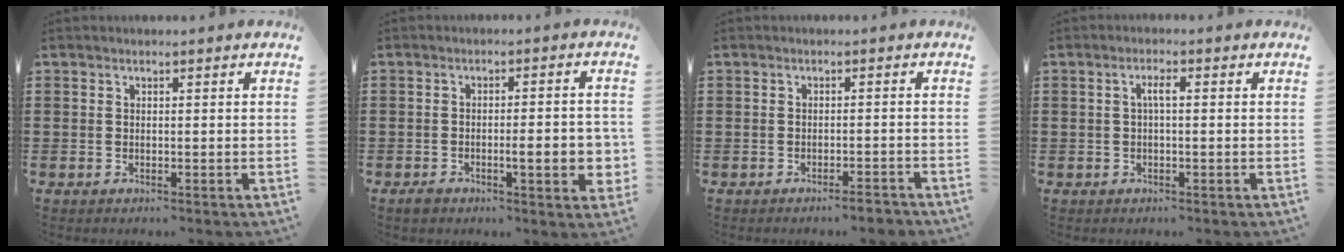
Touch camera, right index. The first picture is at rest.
{"total": 6.6, "force": [-1.5, 1.9, 6.2], "torque": [-0.073, -0.009, -0.027]}
{"total": 2.1, "force": [-2.0, 0.2, 0.5], "torque": [-0.013, 0.001, -0.039]}
{"total": 2.1, "force": [-0.1, 0.4, 2.1], "torque": [-0.039, 0.004, -0.005]}